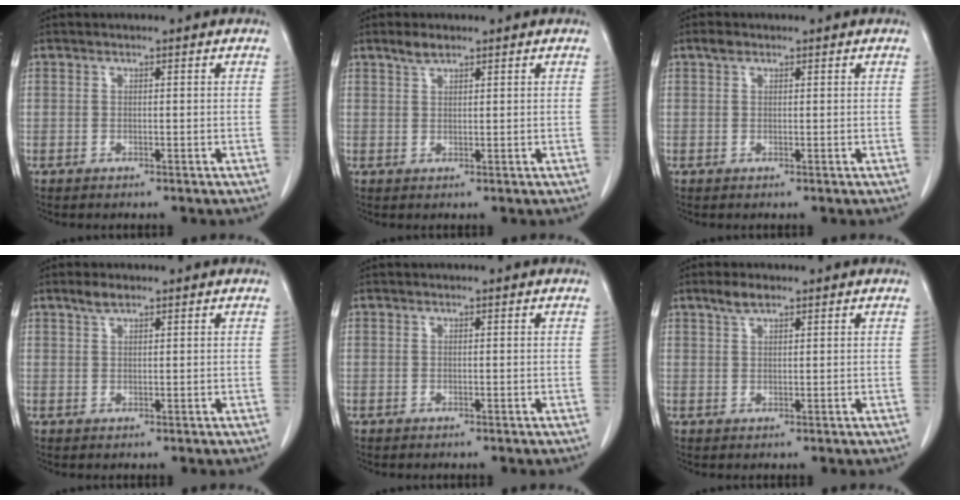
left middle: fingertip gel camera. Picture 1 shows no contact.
{"total": 2.1, "force": [1.7, 0.6, 1.1], "torque": [-0.026, 0.003, 0.034]}
{"total": 1.1, "force": [0.8, 0.6, 0.5], "torque": [-0.013, 0.008, 0.014]}
{"total": 2.0, "force": [1.5, 0.6, 1.2], "torque": [-0.027, 0.005, 0.031]}
{"total": 0.0}
{"total": 2.6, "force": [1.9, 0.8, 1.6], "torque": [-0.036, 0.006, 0.038]}